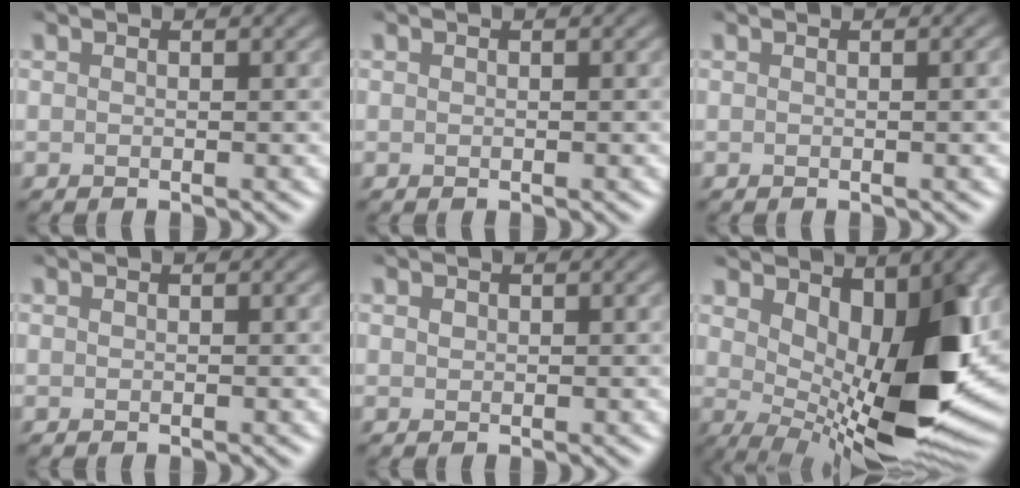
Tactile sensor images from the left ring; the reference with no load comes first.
{"total": 0.0}
{"total": 1.6, "force": [0.0, 0.5, 1.5], "torque": [-0.014, 0.004, -0.003]}
{"total": 0.0}
{"total": 0.5, "force": [0.2, 0.4, 0.2], "torque": [-0.002, -0.001, 0.003]}
{"total": 11.8, "force": [2.2, 5.6, 10.2], "torque": [-0.142, -0.024, 0.045]}